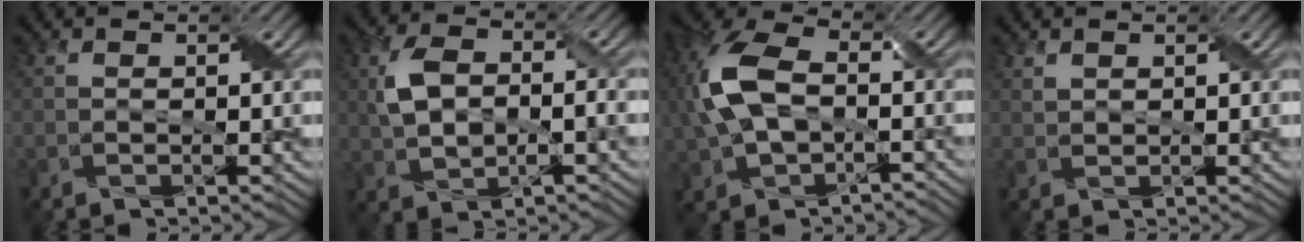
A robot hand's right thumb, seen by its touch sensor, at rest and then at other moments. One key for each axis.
{"total": 6.6, "fx": 0.3, "fy": 3.9, "fz": 5.3, "tx": -0.118, "ty": 0.002, "tz": 0.007}
{"total": 11.5, "fx": 0.0, "fy": 7.4, "fz": 8.7, "tx": -0.235, "ty": 0.006, "tz": -0.003}
{"total": 1.0, "fx": 0.9, "fy": 0.4, "fz": 0.0, "tx": -0.004, "ty": -0.001, "tz": 0.023}